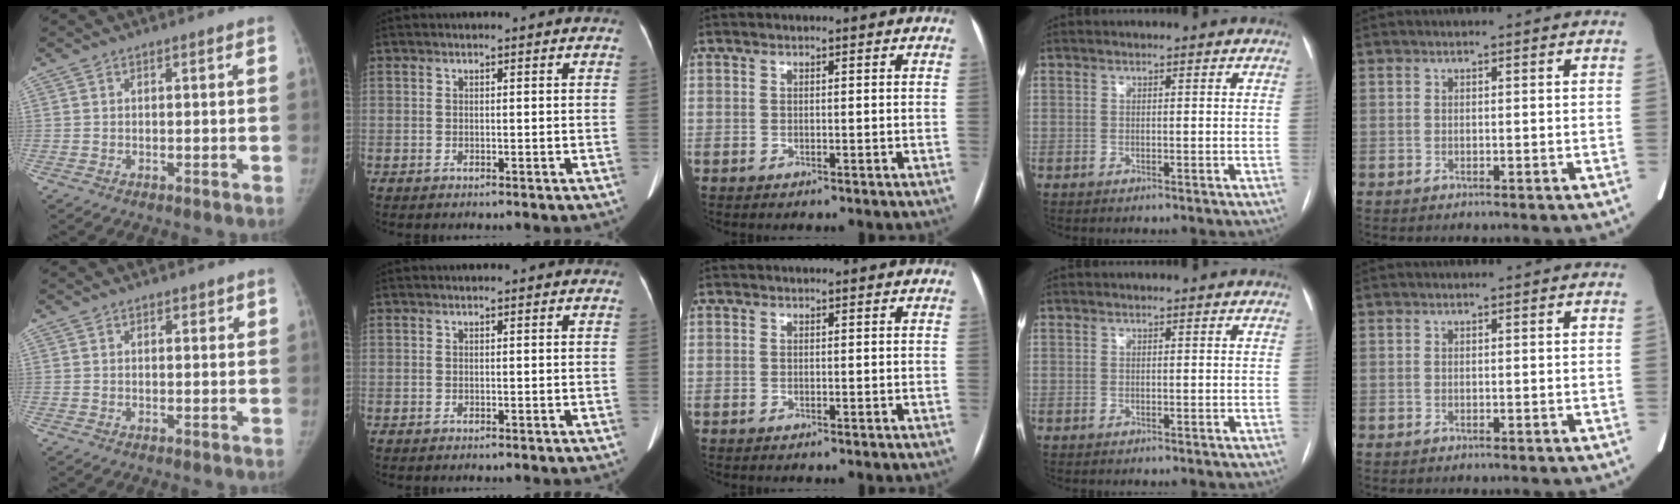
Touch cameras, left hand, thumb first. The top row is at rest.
{"thumb": {"total": 1.3, "force": [0.9, 0.7, 0.6], "torque": [0.003, -0.004, 0.009]}}